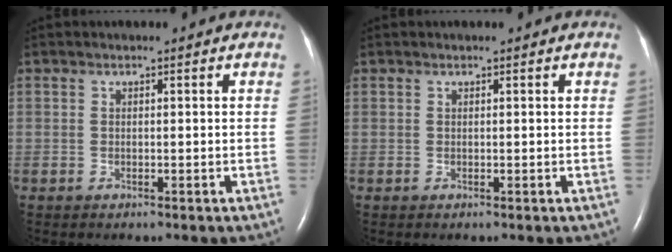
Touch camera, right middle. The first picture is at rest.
{"total": 0.0}